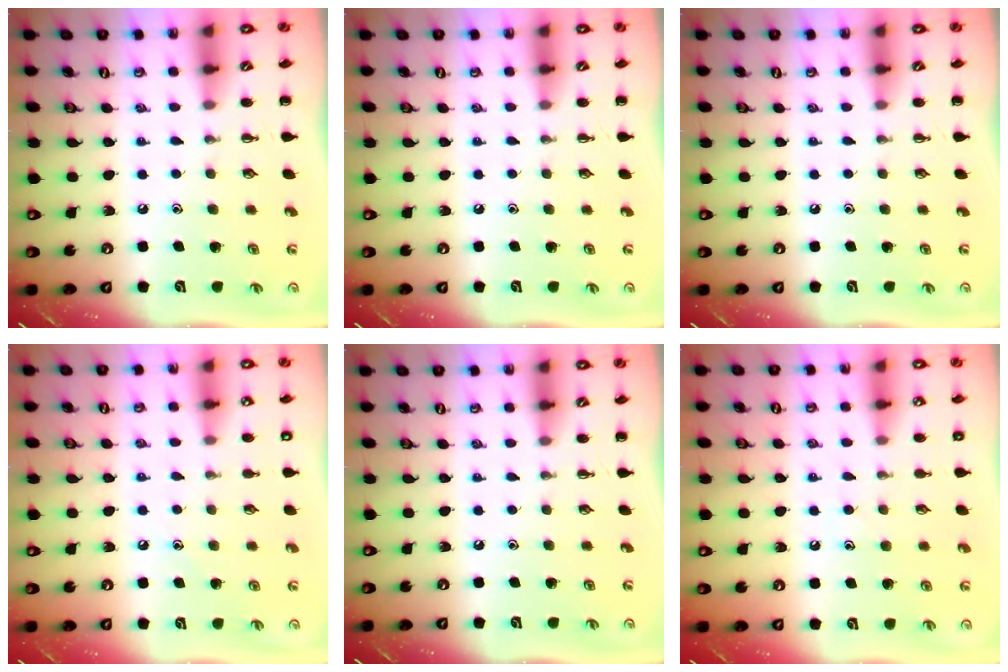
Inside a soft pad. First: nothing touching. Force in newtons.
{"total": 0.0}
{"total": 0.0}
{"total": 6.4, "press": 6.1, "slide": 1.9}
{"total": 0.0}
{"total": 6.5, "press": 6.4, "slide": 1.1}